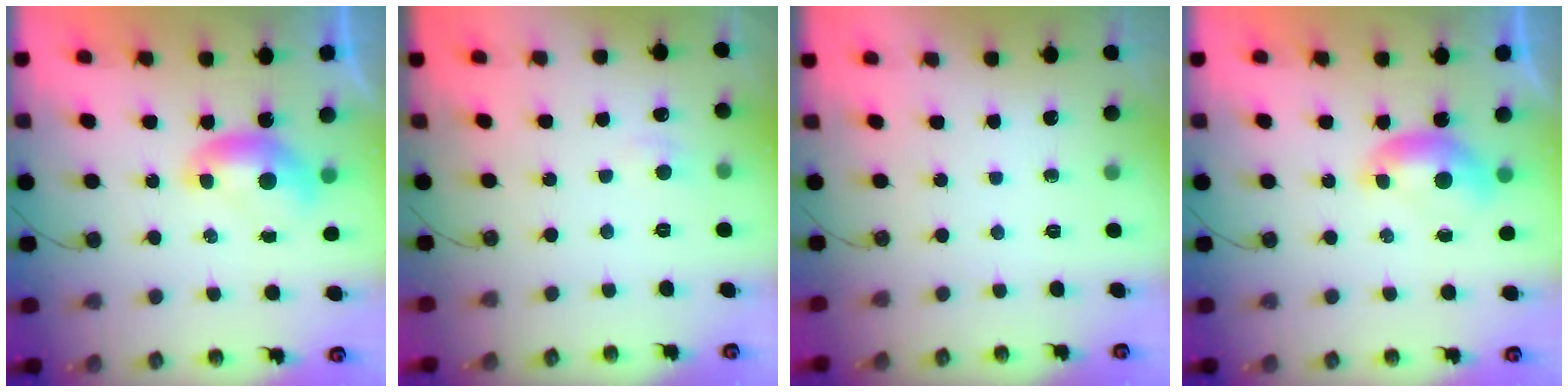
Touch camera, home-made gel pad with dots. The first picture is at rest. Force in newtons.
{"total": 1.0, "press": 0.8, "slide": 0.7}
{"total": 0.0}
{"total": 0.7, "press": 0.6, "slide": 0.3}